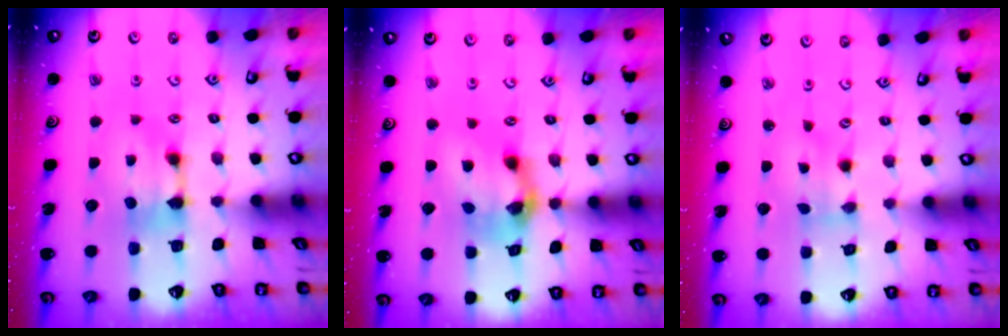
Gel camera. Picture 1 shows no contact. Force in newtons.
{"total": 6.5, "press": 6.1, "slide": 2.2}
{"total": 2.0, "press": 1.7, "slide": 1.1}